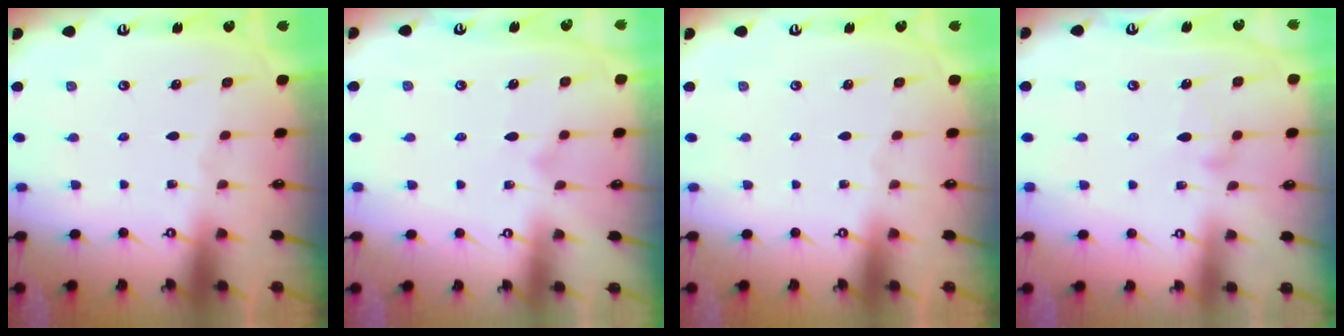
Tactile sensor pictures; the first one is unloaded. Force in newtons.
{"total": 7.8, "press": 7.8, "slide": 0.1}
{"total": 0.0}
{"total": 7.2, "press": 7.2, "slide": 0.4}